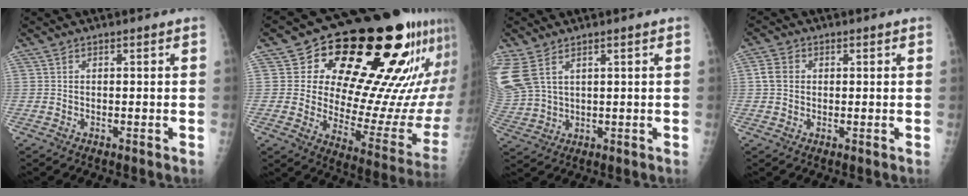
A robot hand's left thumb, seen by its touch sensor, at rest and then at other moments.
{"total": 29.3, "force": [14.4, 12.8, 22.1], "torque": [-0.271, -0.033, 0.217]}
{"total": 8.8, "force": [4.4, 4.8, 5.8], "torque": [-0.154, -0.006, 0.103]}
{"total": 3.3, "force": [0.3, 2.8, 1.7], "torque": [-0.027, 0.005, 0.001]}